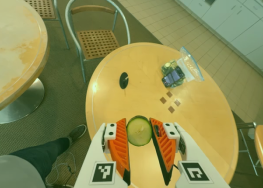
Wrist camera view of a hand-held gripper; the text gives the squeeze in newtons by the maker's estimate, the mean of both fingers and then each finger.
{"total": 6.0, "left": 5.9, "right": 6.2}